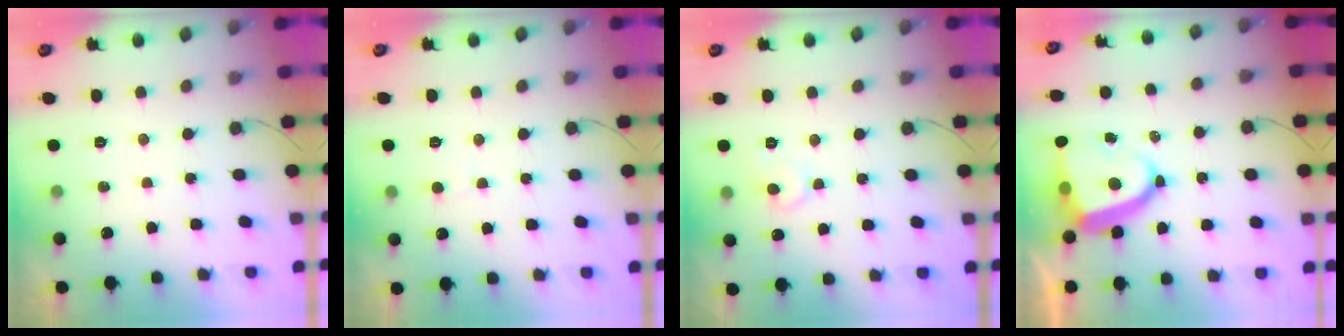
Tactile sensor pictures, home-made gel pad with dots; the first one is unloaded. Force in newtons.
{"total": 3.8, "press": 3.8, "slide": 0.4}
{"total": 6.5, "press": 6.5, "slide": 0.5}
{"total": 11.4, "press": 11.3, "slide": 1.5}